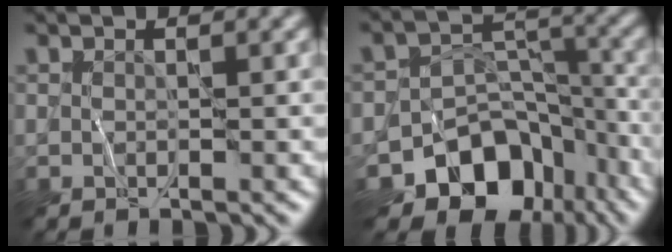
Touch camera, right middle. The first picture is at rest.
{"total": 10.7, "force": [-6.6, 7.3, 4.3], "torque": [-0.052, -0.002, -0.098]}